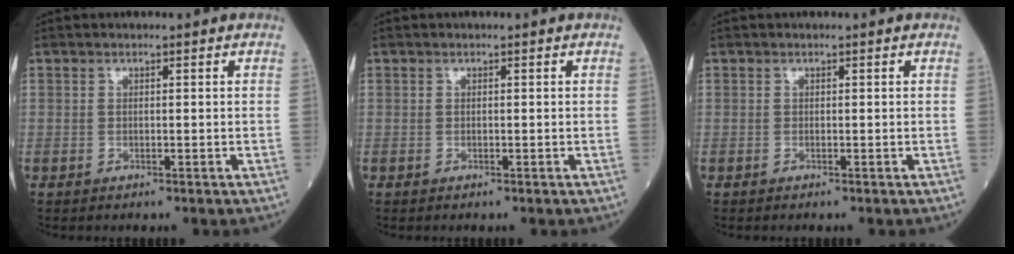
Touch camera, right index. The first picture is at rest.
{"total": 0.0}
{"total": 0.0}